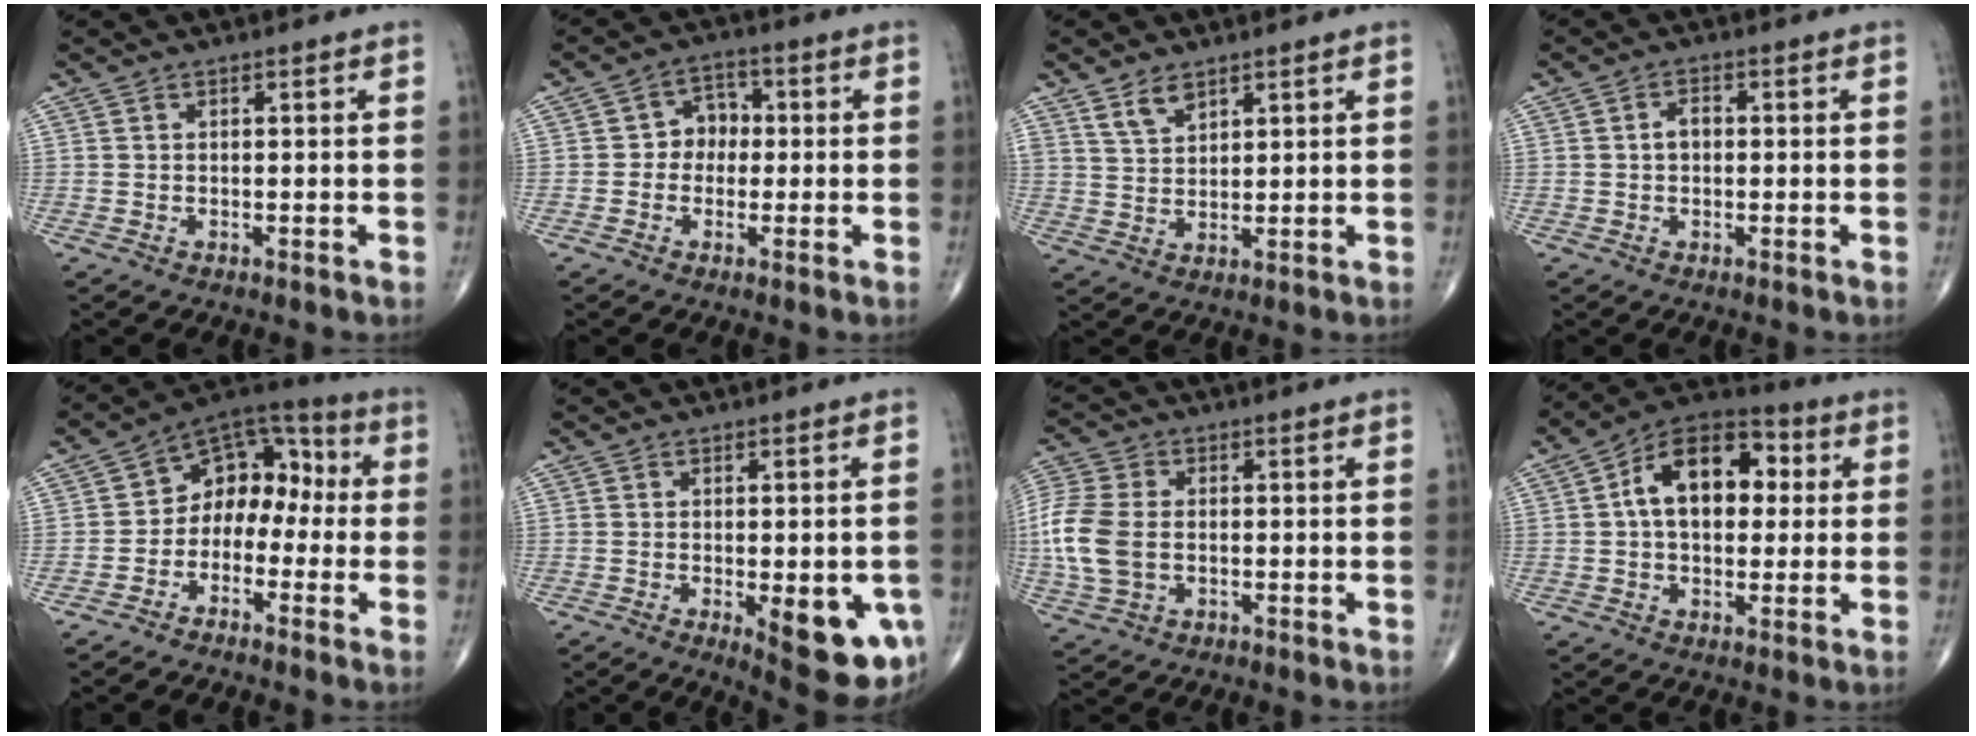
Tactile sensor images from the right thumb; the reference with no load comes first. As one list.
[{"total": 5.1, "force": [-0.2, 4.3, 2.7], "torque": [-0.009, 0.019, -0.016]}, {"total": 4.4, "force": [3.1, 2.2, 2.1], "torque": [-0.029, -0.020, 0.065]}, {"total": 2.4, "force": [0.0, 1.7, 1.7], "torque": [-0.023, 0.009, -0.004]}, {"total": 11.0, "force": [-1.8, 7.9, 7.4], "torque": [-0.071, 0.057, -0.049]}, {"total": 13.1, "force": [-3.8, 4.6, 11.6], "torque": [-0.126, -0.011, -0.034]}, {"total": 11.9, "force": [-1.0, 8.1, 8.7], "torque": [-0.209, 0.007, -0.022]}, {"total": 15.2, "force": [2.6, 9.5, 11.6], "torque": [-0.157, 0.027, 0.031]}]